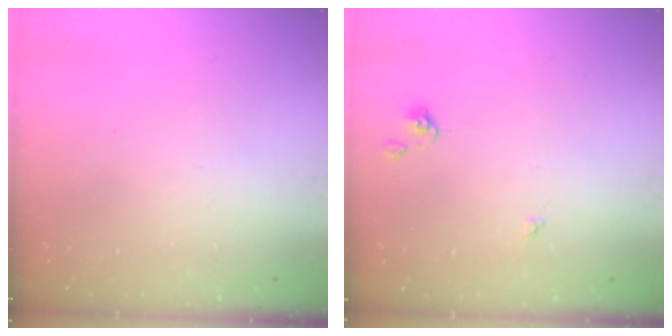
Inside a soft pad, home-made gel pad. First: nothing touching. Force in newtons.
{"total": 2.9, "press": 2.9, "slide": 0.4}